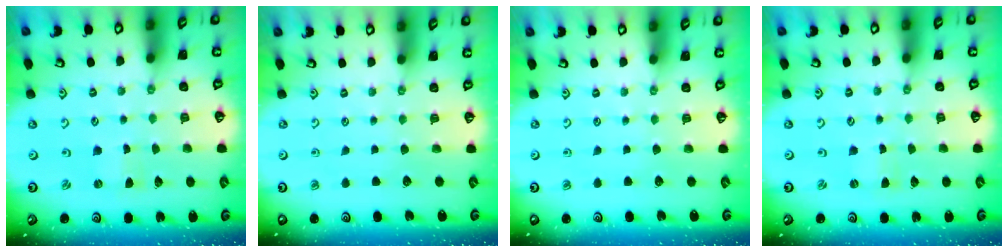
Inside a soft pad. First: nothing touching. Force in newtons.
{"total": 0.0}
{"total": 0.0}
{"total": 0.0}